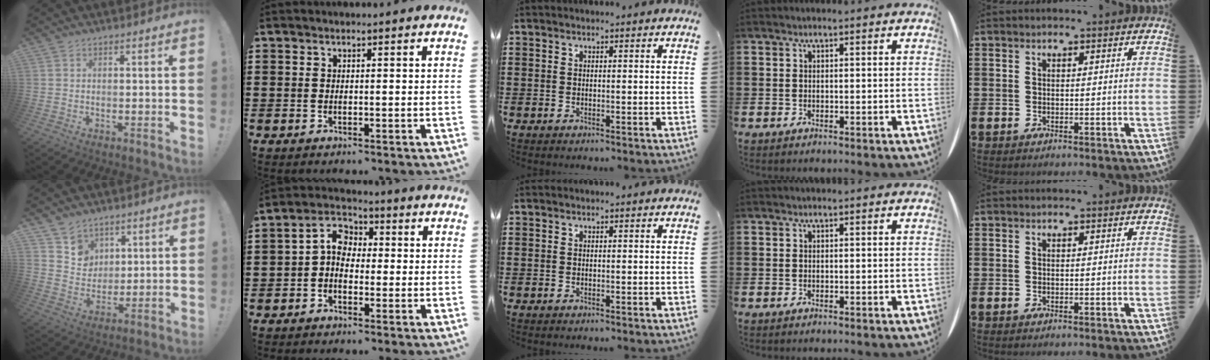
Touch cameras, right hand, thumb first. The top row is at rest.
{"thumb": {"total": 7.5, "force": [5.0, 5.6, 0.2], "torque": [-0.006, -0.047, 0.098]}, "index": {"total": 4.8, "force": [-0.2, 3.5, 3.2], "torque": [-0.084, 0.010, -0.012]}}